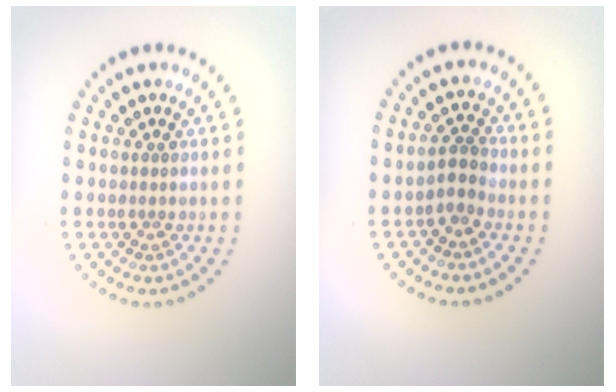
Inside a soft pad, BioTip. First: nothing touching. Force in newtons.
{"total": 1.7, "press": 1.3, "slide": 1.1}